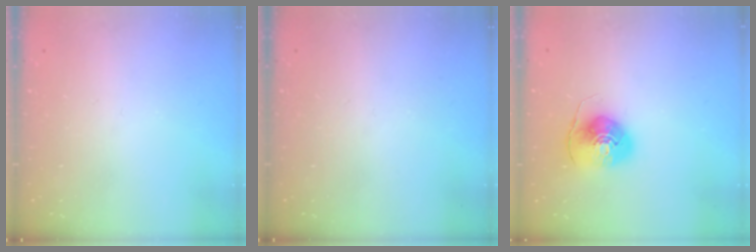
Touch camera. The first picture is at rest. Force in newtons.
{"total": 0.0}
{"total": 9.8, "press": 9.7, "slide": 1.4}